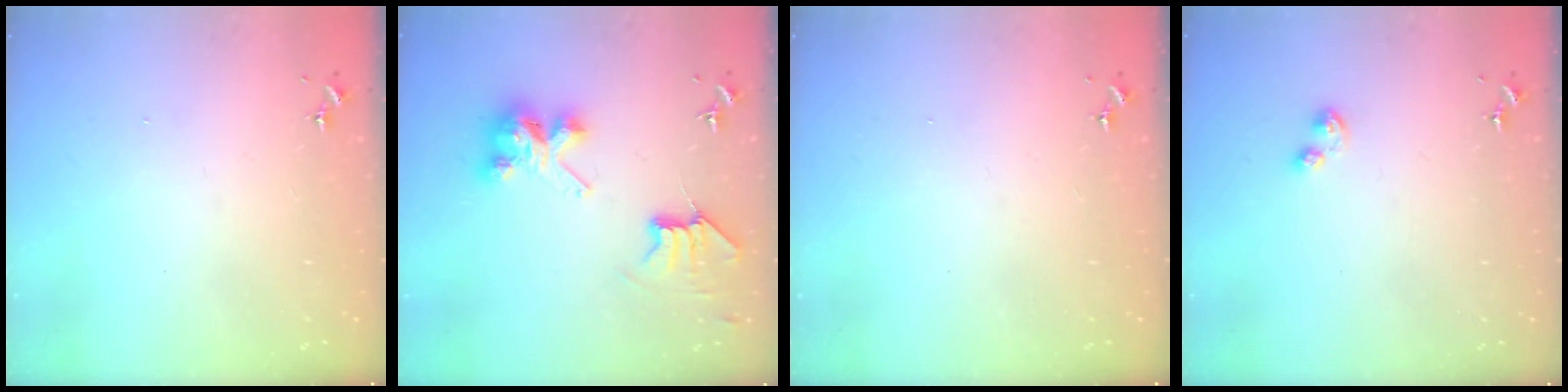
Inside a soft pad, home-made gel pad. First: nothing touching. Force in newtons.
{"total": 8.4, "press": 8.3, "slide": 0.2}
{"total": 0.0}
{"total": 5.6, "press": 5.6, "slide": 0.5}